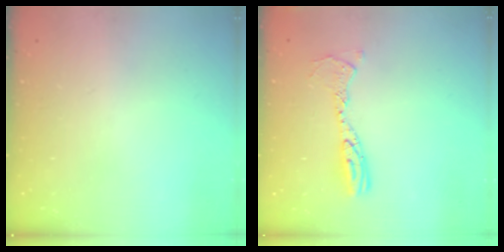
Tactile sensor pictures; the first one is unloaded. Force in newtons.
{"total": 10.6, "press": 10.6, "slide": 0.9}